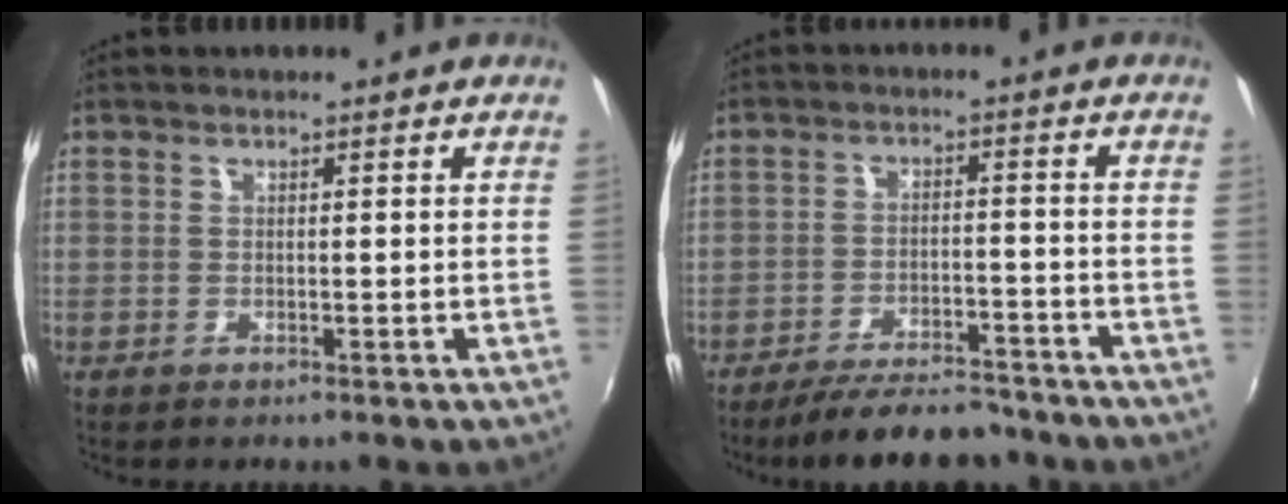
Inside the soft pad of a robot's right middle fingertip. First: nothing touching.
{"total": 12.2, "force": [-10.7, 3.5, 4.8], "torque": [-0.108, 0.003, -0.154]}